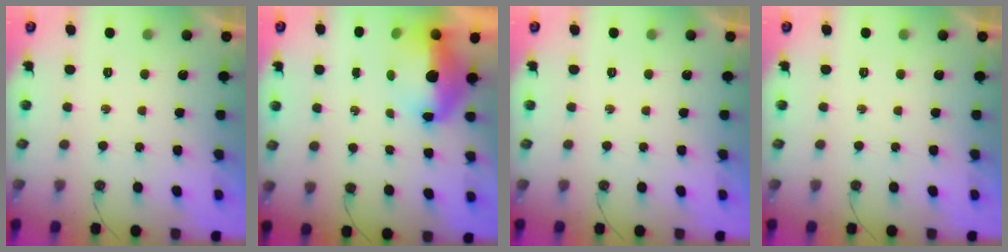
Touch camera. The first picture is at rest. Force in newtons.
{"total": 11.2, "press": 11.1, "slide": 2.0}
{"total": 0.0}
{"total": 0.0}